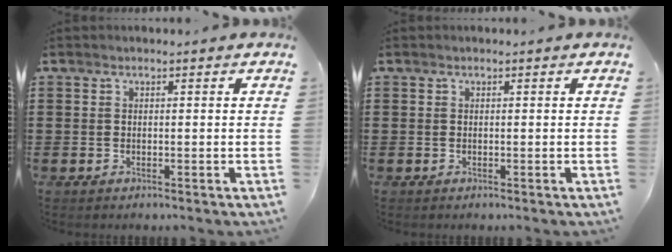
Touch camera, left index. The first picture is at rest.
{"total": 0.0}